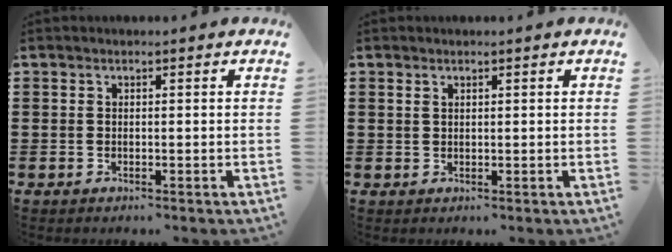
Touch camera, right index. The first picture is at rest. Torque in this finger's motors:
{"motor_torque": [-0.24, 0.24, -0.01, -0.01]}